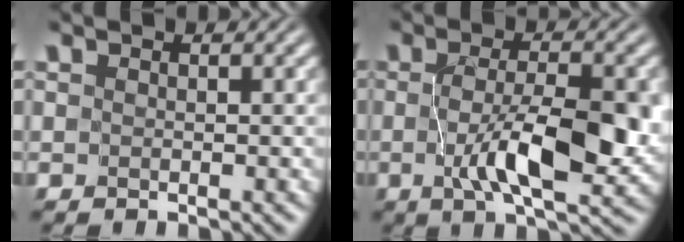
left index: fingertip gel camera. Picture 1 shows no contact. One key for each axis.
{"total": 7.4, "fx": -1.4, "fy": 2.2, "fz": 7.0, "tx": -0.122, "ty": -0.012, "tz": -0.017}